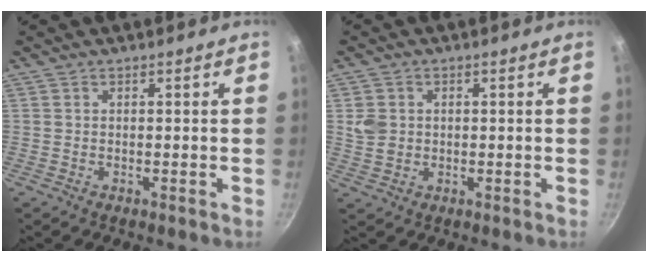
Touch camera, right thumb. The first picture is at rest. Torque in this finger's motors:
{"motor_torque": [0.00, -0.02, 0.19, 0.48, 0.00]}